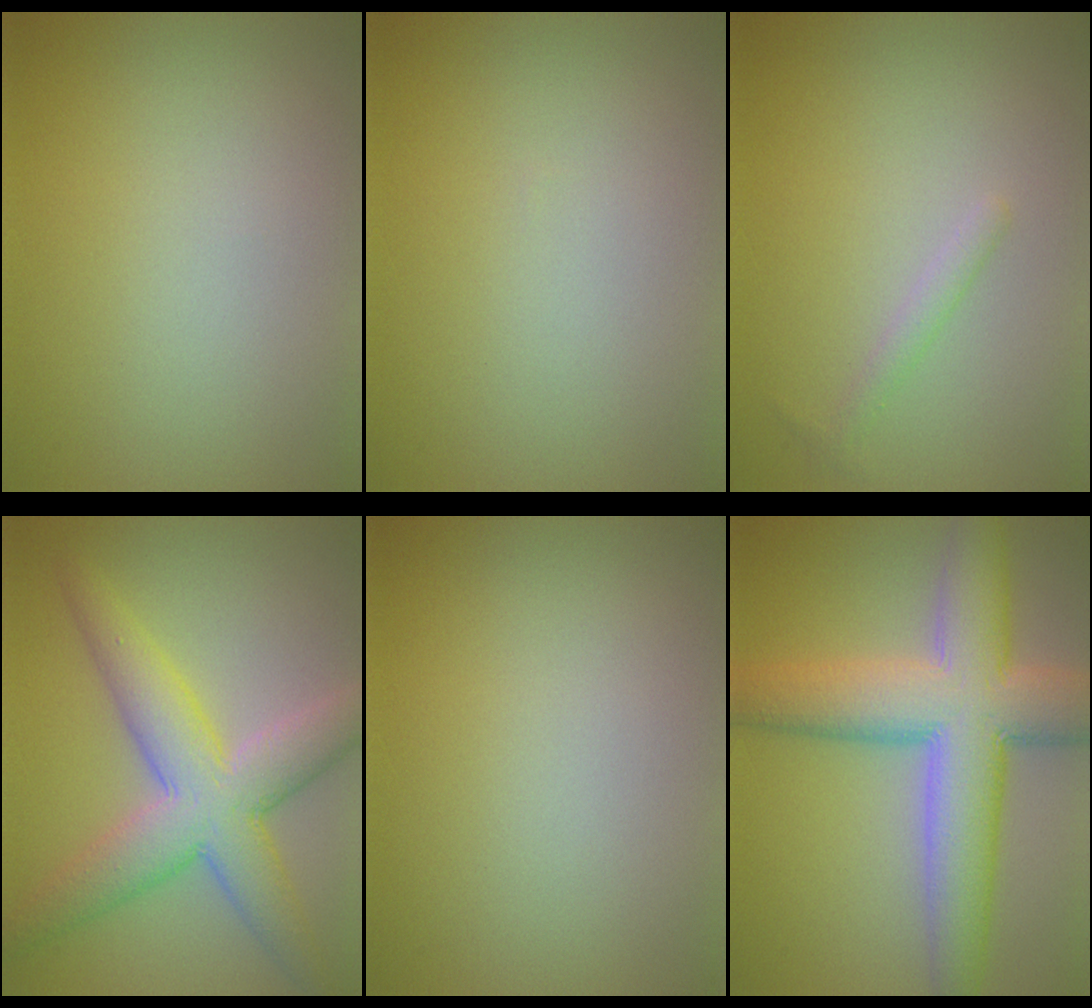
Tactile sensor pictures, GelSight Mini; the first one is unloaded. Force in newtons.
{"total": 0.0}
{"total": 1.1, "press": 1.1, "slide": 0.1}
{"total": 7.5, "press": 7.5, "slide": 0.3}
{"total": 0.0}
{"total": 10.4, "press": 10.4, "slide": 0.5}